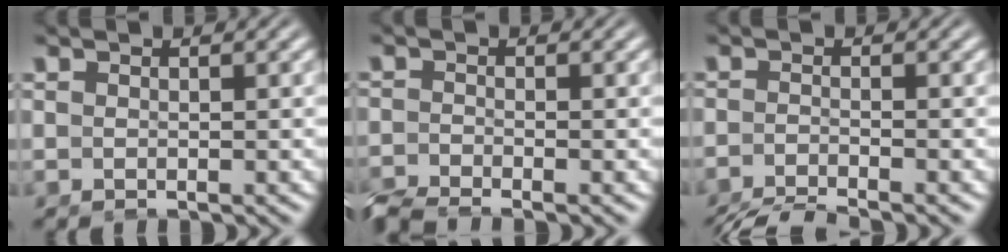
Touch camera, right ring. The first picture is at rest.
{"total": 3.1, "force": [-3.0, 0.5, 0.6], "torque": [-0.007, -0.016, -0.047]}
{"total": 4.8, "force": [-4.5, 0.8, 1.3], "torque": [-0.012, -0.017, -0.067]}